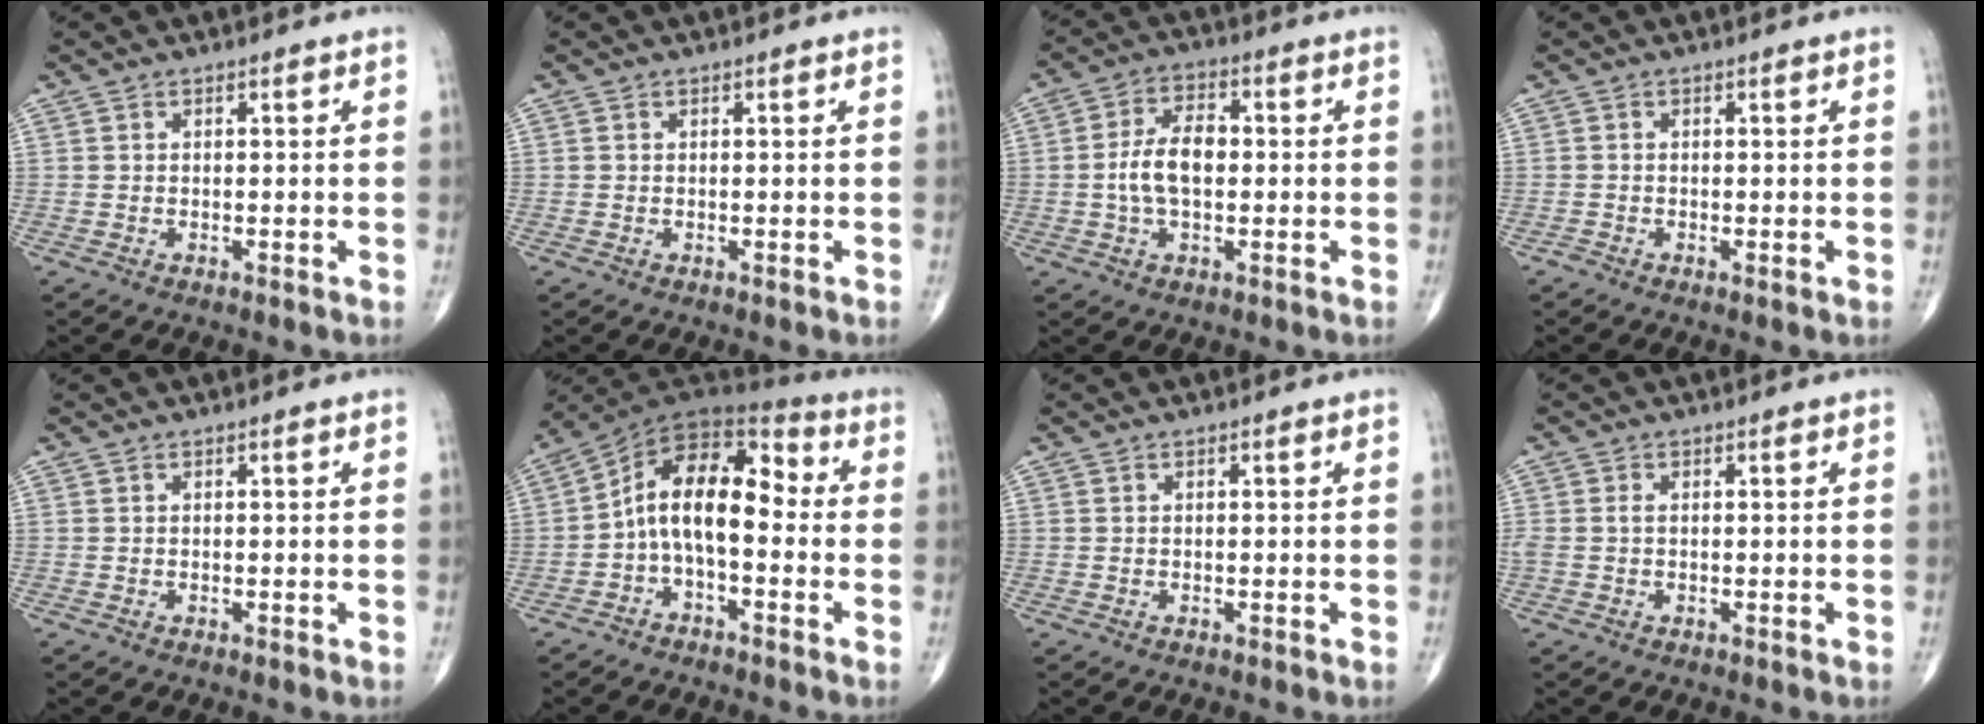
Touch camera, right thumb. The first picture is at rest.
{"total": 0.0}
{"total": 8.2, "force": [-0.3, 4.6, 6.8], "torque": [-0.126, 0.016, -0.011]}
{"total": 0.6, "force": [-0.3, 0.2, 0.4], "torque": [-0.009, -0.003, -0.011]}
{"total": 0.0}
{"total": 13.1, "force": [-1.2, 7.2, 10.9], "torque": [-0.156, 0.058, -0.036]}
{"total": 0.0}
{"total": 1.6, "force": [0.0, 1.0, 1.3], "torque": [-0.038, 0.003, -0.001]}